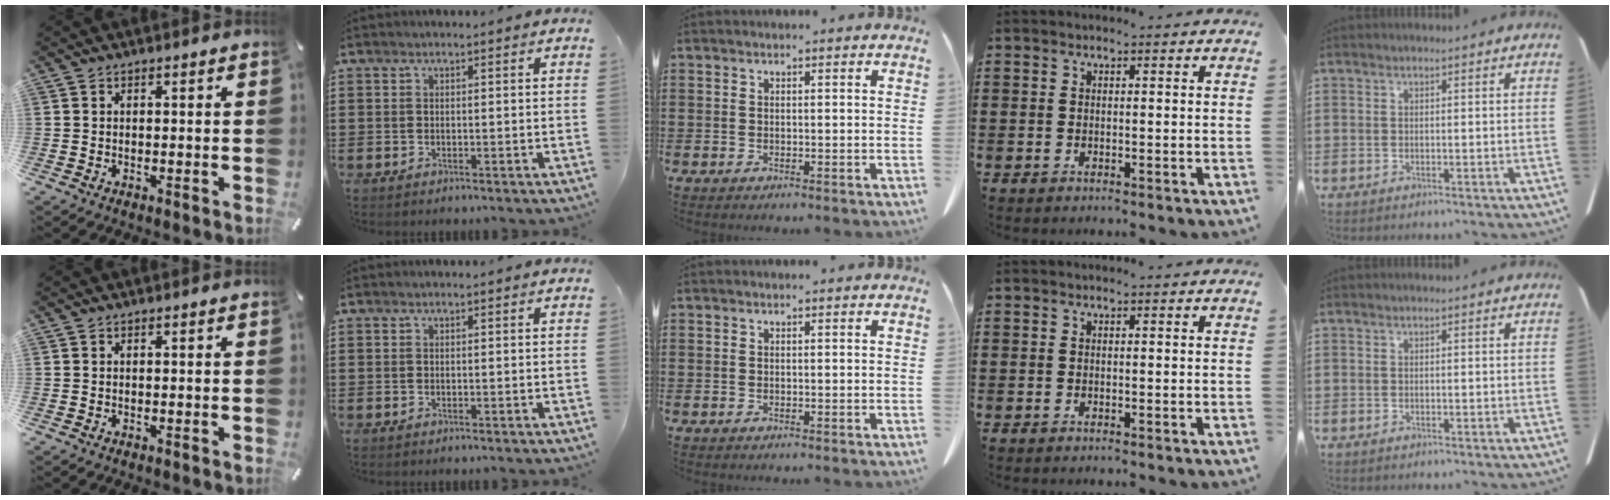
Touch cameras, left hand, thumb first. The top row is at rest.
{}